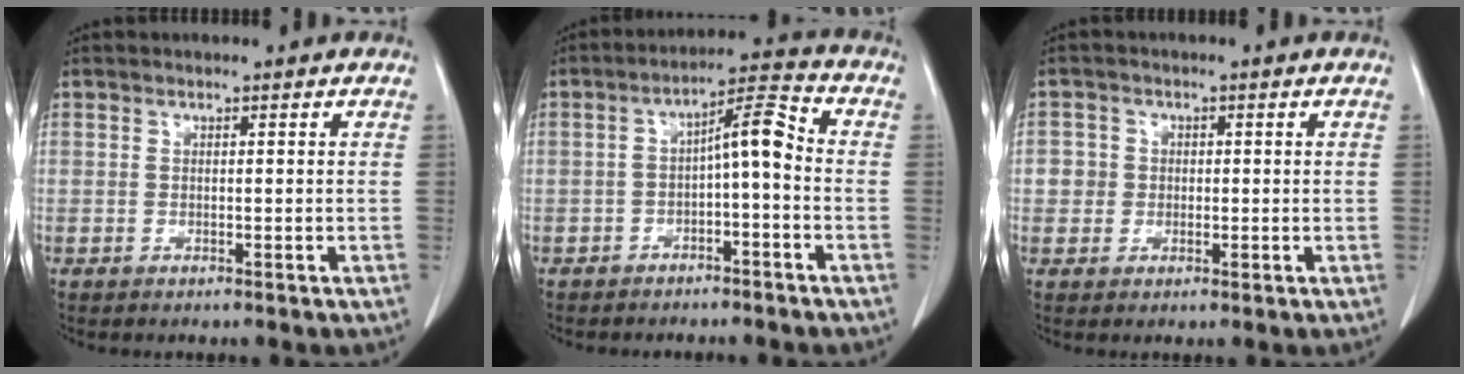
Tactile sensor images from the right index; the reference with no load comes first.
{"total": 6.8, "force": [-1.2, 1.6, 6.5], "torque": [-0.106, 0.031, -0.021]}
{"total": 2.8, "force": [0.1, 2.8, 0.3], "torque": [0.008, 0.006, 0.001]}